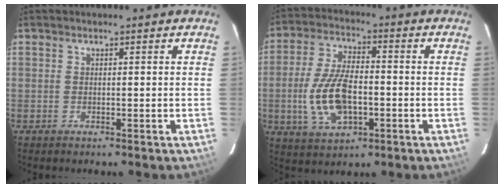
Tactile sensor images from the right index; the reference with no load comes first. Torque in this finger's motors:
{"motor_torque": [0.94, -0.67, 0.38, 0.09]}